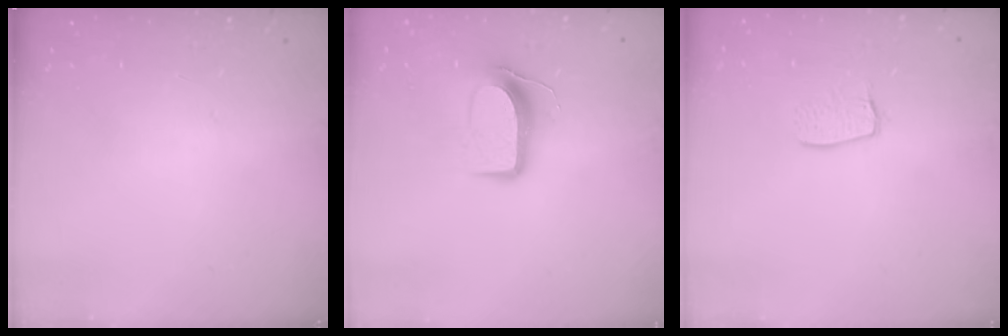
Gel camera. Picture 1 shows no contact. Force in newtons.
{"total": 8.7, "press": 8.6, "slide": 0.7}
{"total": 6.4, "press": 6.4, "slide": 0.1}